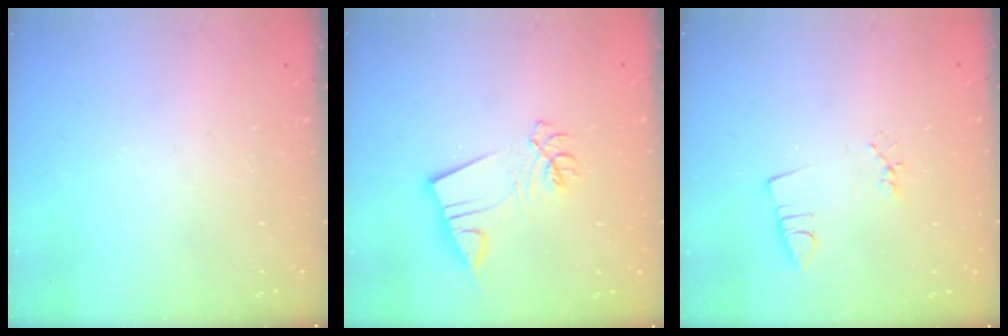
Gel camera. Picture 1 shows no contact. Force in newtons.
{"total": 8.0, "press": 7.9, "slide": 1.0}
{"total": 2.2, "press": 1.7, "slide": 1.4}